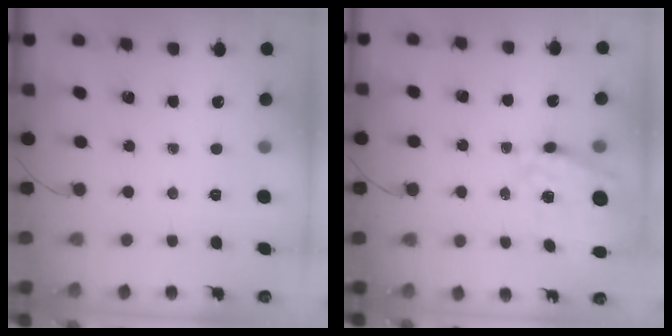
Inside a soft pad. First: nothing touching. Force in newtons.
{"total": 19.1, "press": 18.8, "slide": 3.8}